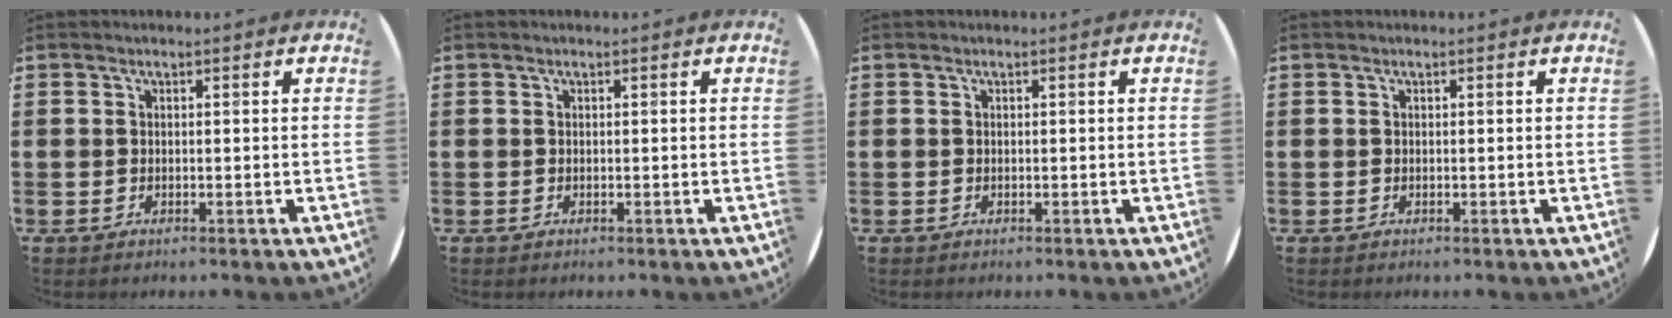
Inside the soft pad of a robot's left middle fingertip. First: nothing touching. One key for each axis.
{"total": 0.0}
{"total": 0.0}
{"total": 0.0}